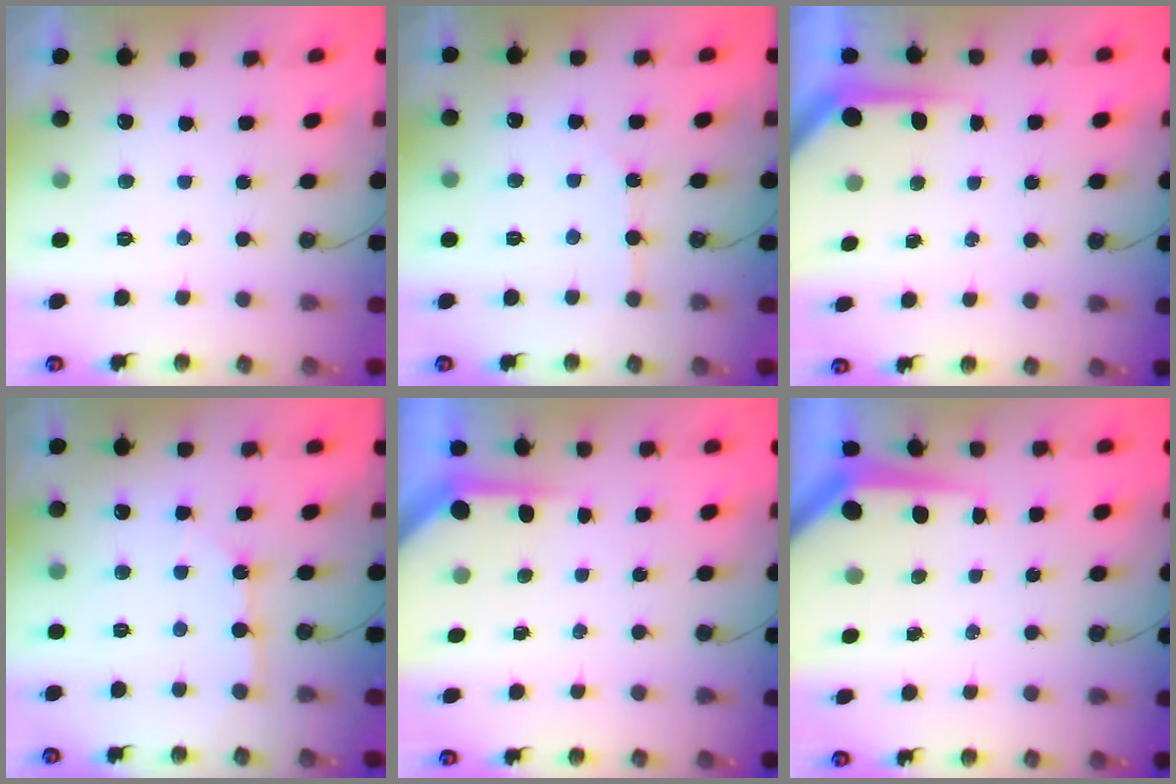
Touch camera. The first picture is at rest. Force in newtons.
{"total": 4.0, "press": 3.9, "slide": 0.6}
{"total": 3.8, "press": 3.8, "slide": 0.4}
{"total": 2.2, "press": 2.2, "slide": 0.4}
{"total": 3.8, "press": 3.8, "slide": 0.3}
{"total": 7.9, "press": 7.9, "slide": 0.6}